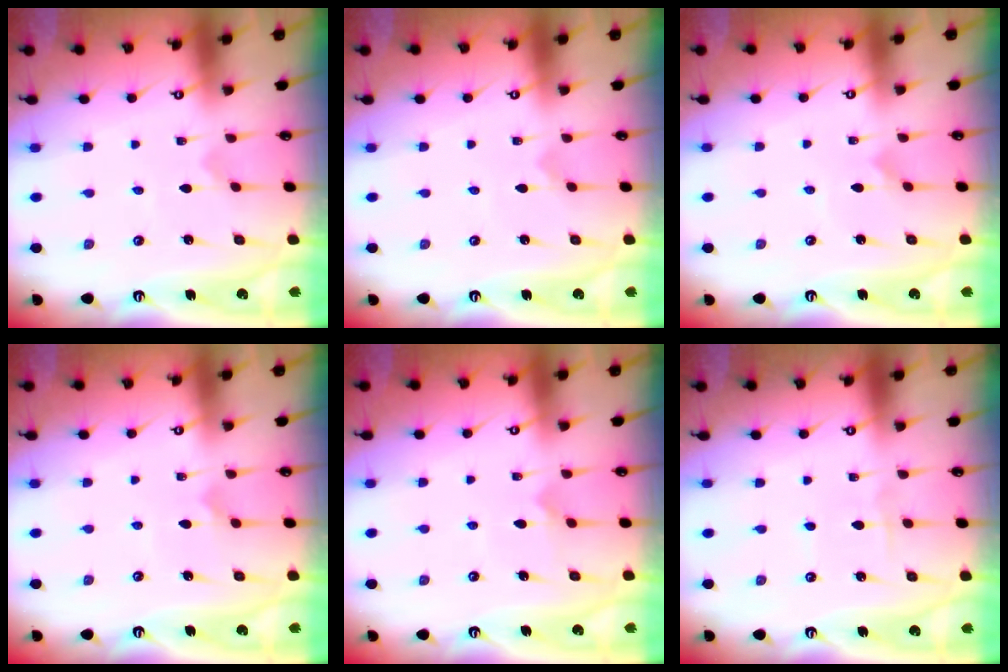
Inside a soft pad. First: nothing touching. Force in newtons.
{"total": 0.0}
{"total": 2.0, "press": 2.0, "slide": 0.2}
{"total": 3.3, "press": 3.3, "slide": 0.5}
{"total": 7.0, "press": 7.0, "slide": 0.6}
{"total": 1.8, "press": 1.7, "slide": 0.2}